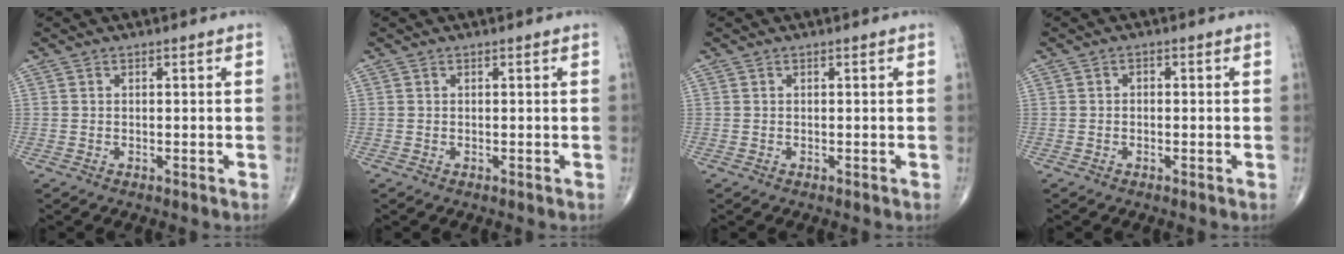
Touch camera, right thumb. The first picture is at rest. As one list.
[{"total": 0.0}, {"total": 0.0}, {"total": 0.9, "force": [-0.1, 0.7, 0.6], "torque": [-0.007, 0.005, -0.004]}]